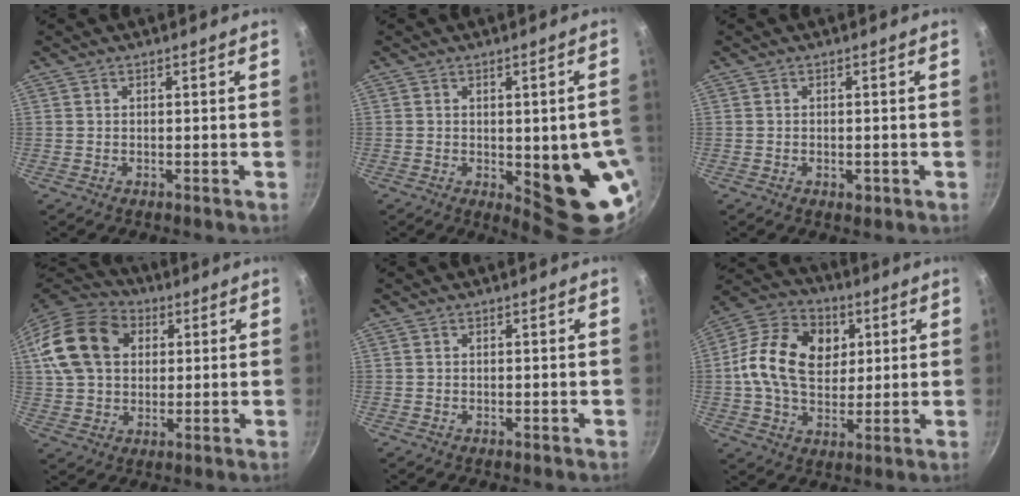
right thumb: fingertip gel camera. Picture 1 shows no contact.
{"total": 13.6, "force": [-2.4, 4.8, 12.6], "torque": [-0.114, -0.010, -0.021]}
{"total": 1.8, "force": [-0.7, 1.0, 1.3], "torque": [-0.018, -0.002, -0.010]}
{"total": 19.1, "force": [5.2, 14.2, 11.7], "torque": [-0.215, 0.020, 0.087]}
{"total": 0.0}
{"total": 17.3, "force": [3.1, 12.6, 11.3], "torque": [-0.172, 0.010, 0.041]}